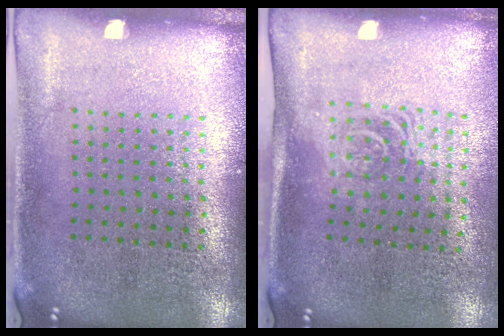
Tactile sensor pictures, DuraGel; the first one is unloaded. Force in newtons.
{"total": 1.6, "press": 1.3, "slide": 1.0}